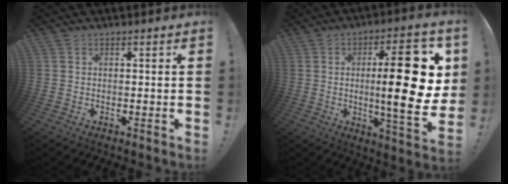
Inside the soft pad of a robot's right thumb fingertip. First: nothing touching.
{"total": 21.9, "force": [1.9, 5.2, 21.1], "torque": [-0.307, -0.010, 0.023]}